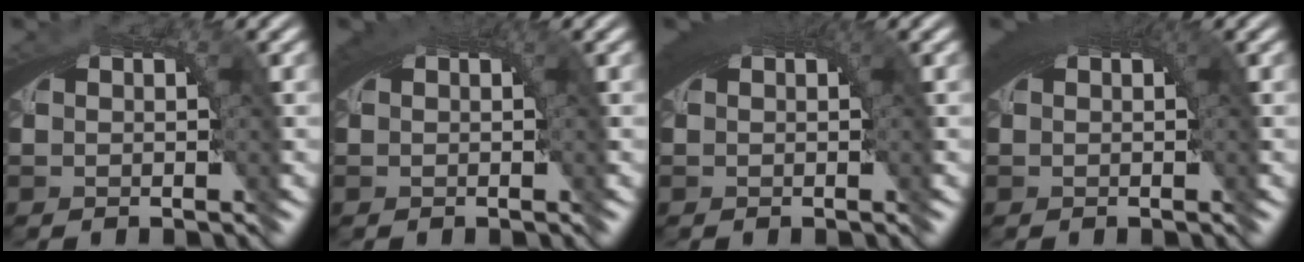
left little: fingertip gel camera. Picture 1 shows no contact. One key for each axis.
{"total": 1.5, "fx": 0.7, "fy": 0.2, "fz": 1.3, "tx": -0.018, "ty": 0.005, "tz": 0.011}
{"total": 2.9, "fx": 1.0, "fy": 0.8, "fz": 2.5, "tx": -0.030, "ty": 0.010, "tz": 0.015}
{"total": 3.1, "fx": 1.1, "fy": 0.9, "fz": 2.7, "tx": -0.032, "ty": 0.012, "tz": 0.015}